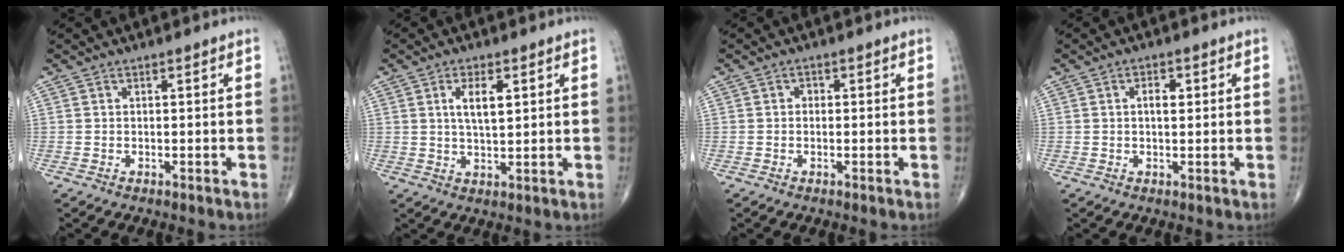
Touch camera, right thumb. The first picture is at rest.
{"total": 5.5, "force": [1.8, 2.2, 4.7], "torque": [-0.079, -0.011, 0.034]}
{"total": 0.9, "force": [-0.1, 0.8, 0.4], "torque": [0.001, 0.004, -0.006]}
{"total": 2.6, "force": [0.5, 1.3, 2.1], "torque": [-0.031, 0.001, 0.007]}